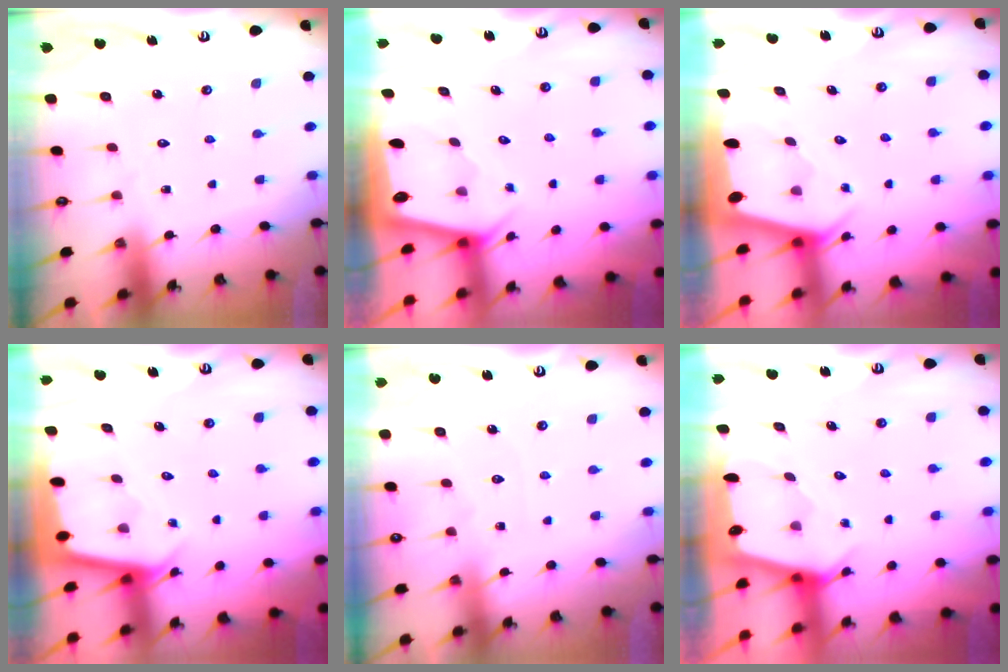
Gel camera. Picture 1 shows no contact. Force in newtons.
{"total": 1.9, "press": 1.9, "slide": 0.2}
{"total": 2.2, "press": 2.2, "slide": 0.3}
{"total": 2.3, "press": 2.3, "slide": 0.0}
{"total": 3.8, "press": 3.8, "slide": 0.5}
{"total": 2.3, "press": 2.3, "slide": 0.3}